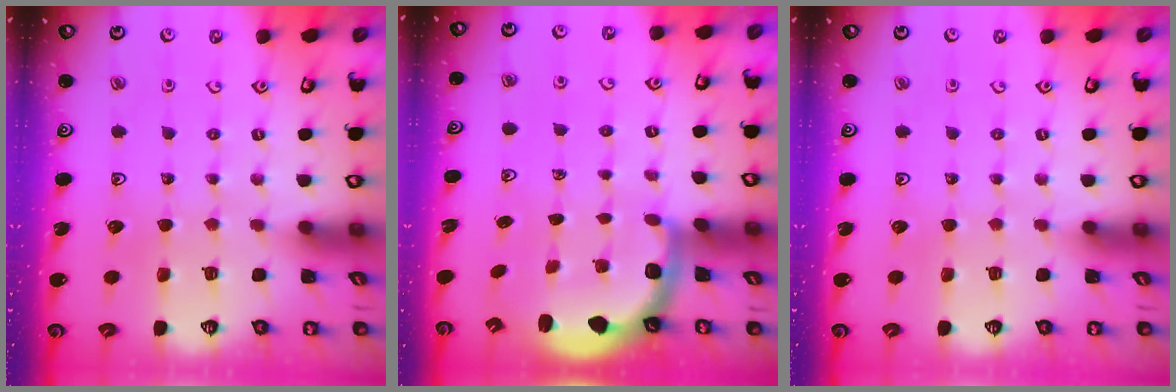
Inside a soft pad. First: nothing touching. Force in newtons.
{"total": 2.2, "press": 1.7, "slide": 1.4}
{"total": 0.0}